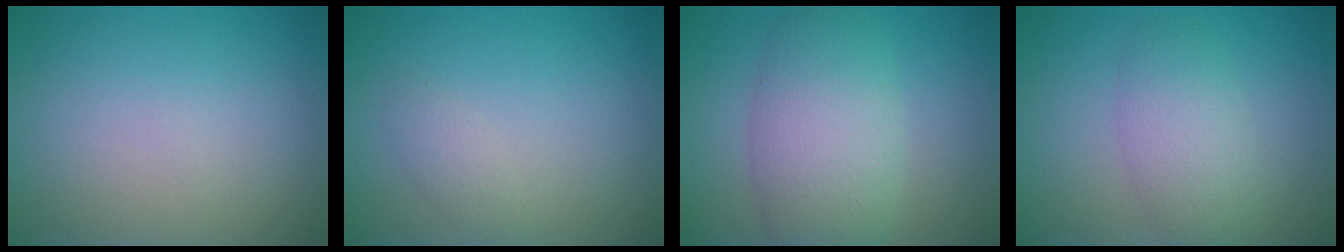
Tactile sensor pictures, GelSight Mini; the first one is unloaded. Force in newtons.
{"total": 1.1, "press": 1.1, "slide": 0.0}
{"total": 6.7, "press": 6.7, "slide": 0.6}
{"total": 2.4, "press": 2.4, "slide": 0.3}